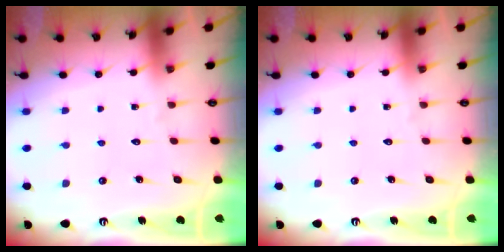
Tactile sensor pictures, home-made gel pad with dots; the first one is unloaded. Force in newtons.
{"total": 0.0}